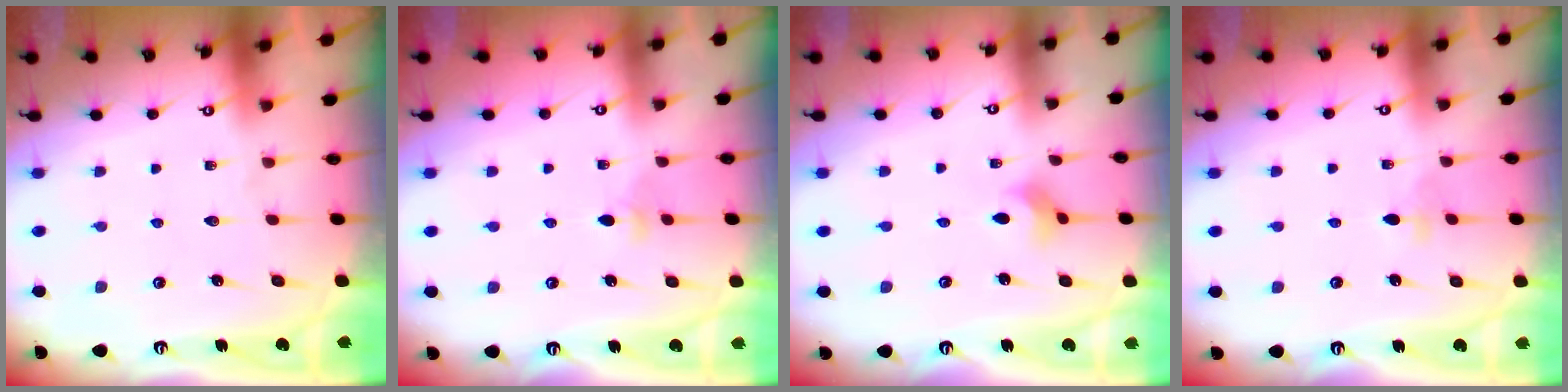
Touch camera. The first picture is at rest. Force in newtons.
{"total": 3.4, "press": 3.3, "slide": 0.6}
{"total": 2.5, "press": 2.4, "slide": 0.5}
{"total": 3.0, "press": 2.9, "slide": 0.6}